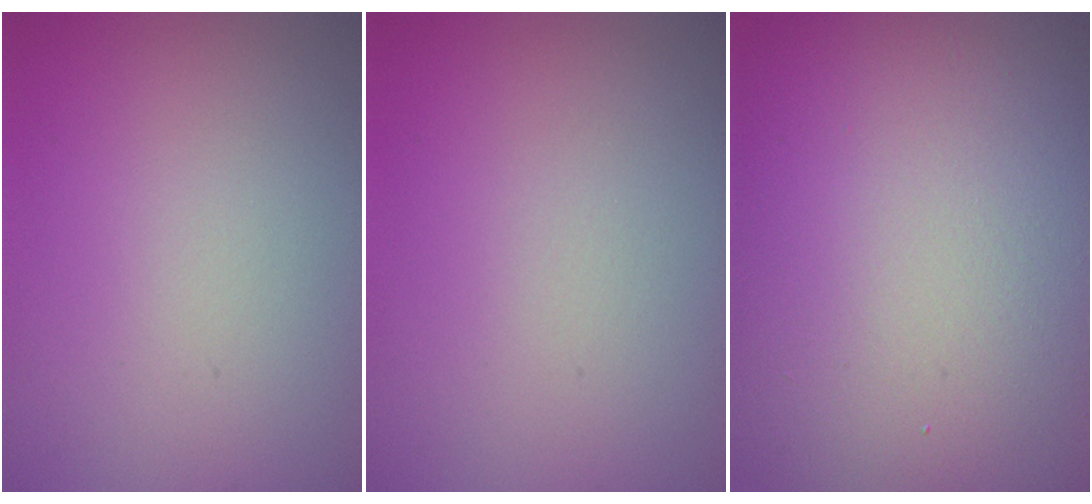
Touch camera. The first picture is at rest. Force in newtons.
{"total": 0.0}
{"total": 19.8, "press": 19.7, "slide": 1.4}